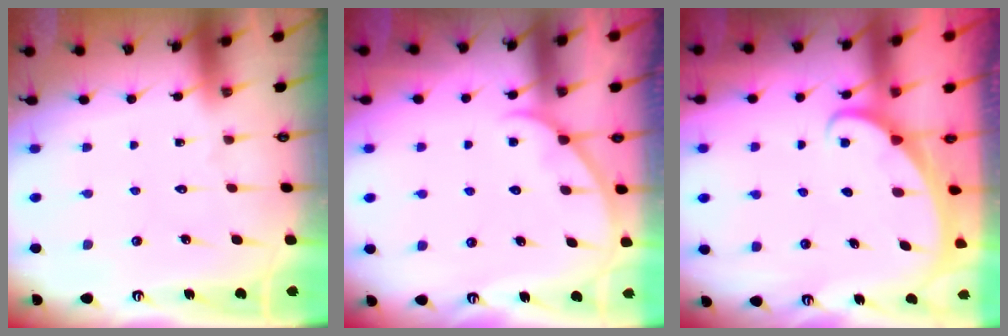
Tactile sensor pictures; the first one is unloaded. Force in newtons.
{"total": 3.1, "press": 3.1, "slide": 0.3}
{"total": 1.9, "press": 1.9, "slide": 0.1}